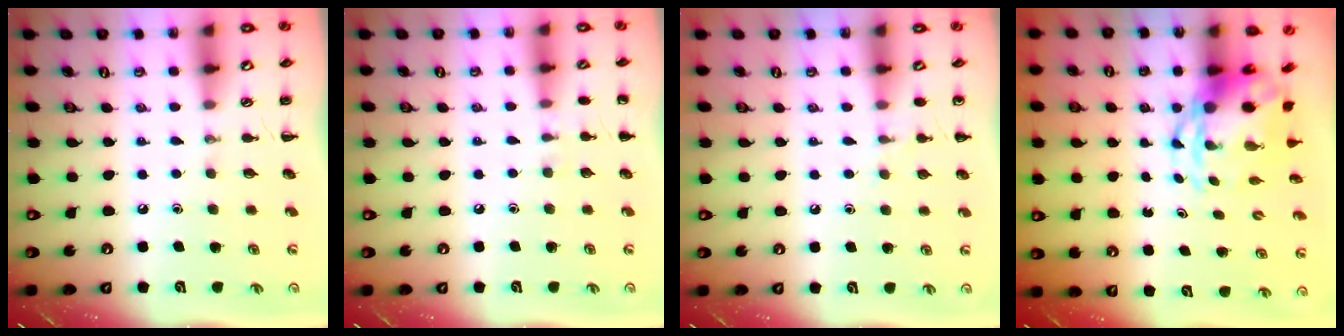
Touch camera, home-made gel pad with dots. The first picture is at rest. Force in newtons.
{"total": 5.0, "press": 4.8, "slide": 1.6}
{"total": 5.7, "press": 5.5, "slide": 1.6}
{"total": 6.0, "press": 5.8, "slide": 1.6}